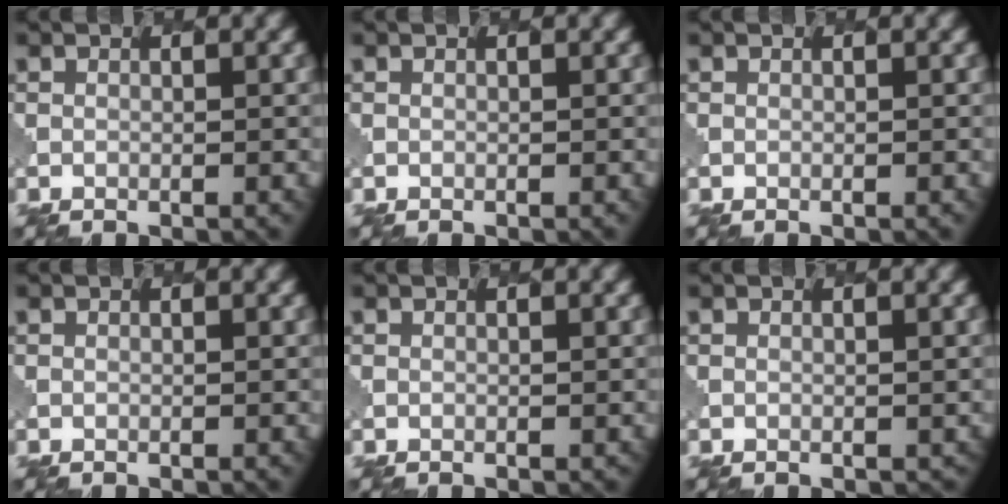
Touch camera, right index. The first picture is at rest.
{"total": 0.0}
{"total": 0.0}
{"total": 0.0}
{"total": 0.0}
{"total": 1.0, "force": [0.4, -0.3, -0.9], "torque": [0.005, -0.002, 0.002]}